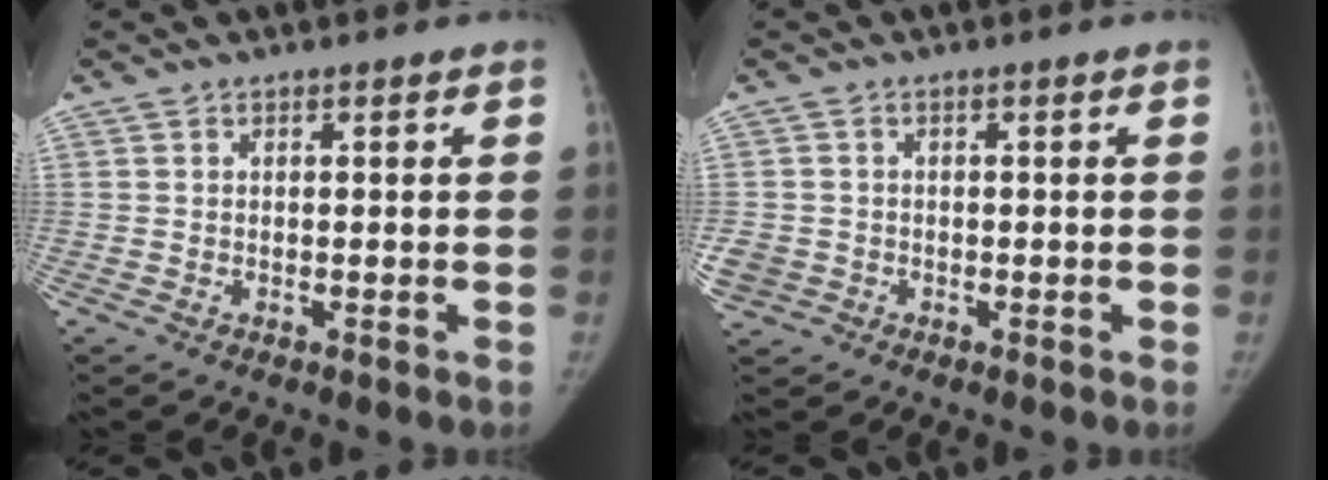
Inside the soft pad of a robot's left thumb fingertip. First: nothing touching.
{"total": 4.2, "force": [-1.1, 3.8, 1.5], "torque": [-0.037, 0.007, -0.015]}